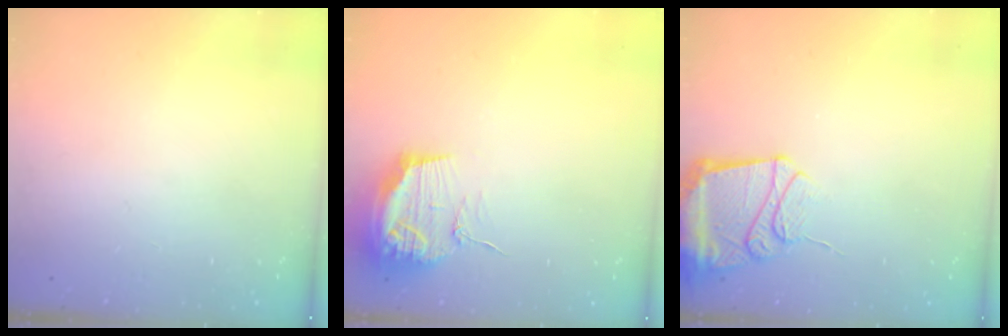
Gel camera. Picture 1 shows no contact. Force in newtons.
{"total": 16.1, "press": 16.1, "slide": 0.2}
{"total": 12.8, "press": 12.8, "slide": 1.1}